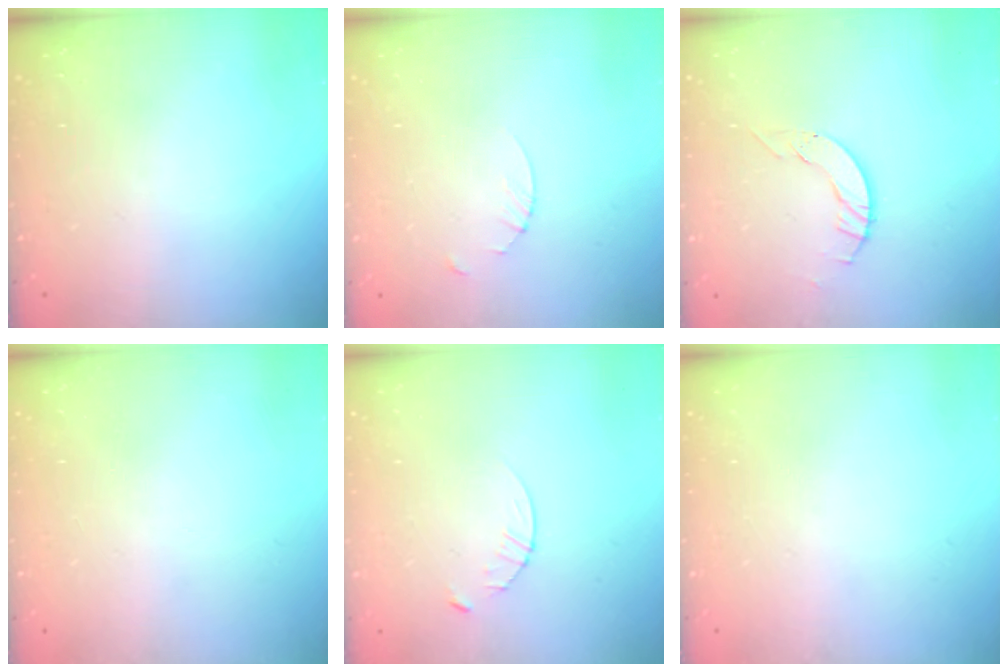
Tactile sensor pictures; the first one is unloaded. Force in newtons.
{"total": 2.7, "press": 2.7, "slide": 0.3}
{"total": 4.0, "press": 4.0, "slide": 0.1}
{"total": 0.0}
{"total": 3.4, "press": 3.4, "slide": 0.4}
{"total": 0.0}